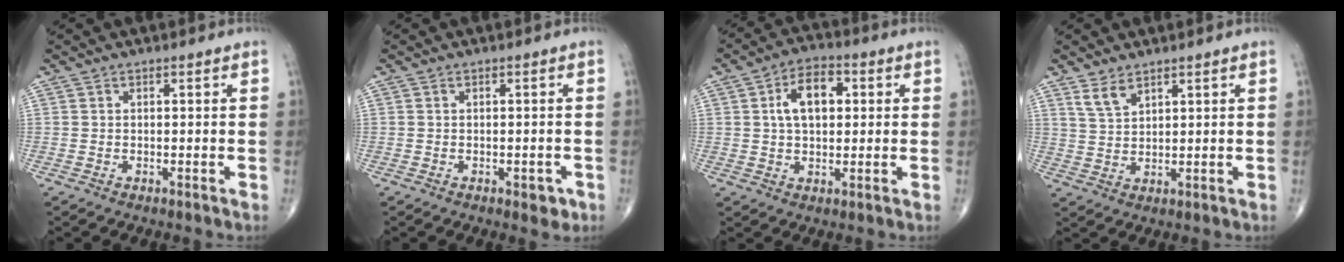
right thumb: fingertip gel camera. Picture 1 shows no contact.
{"total": 2.5, "force": [-1.0, 1.4, 1.8], "torque": [-0.009, 0.001, -0.011]}
{"total": 9.4, "force": [2.0, 5.6, 7.2], "torque": [-0.107, 0.012, 0.027]}
{"total": 3.9, "force": [2.8, 1.6, 2.2], "torque": [-0.037, -0.015, 0.062]}